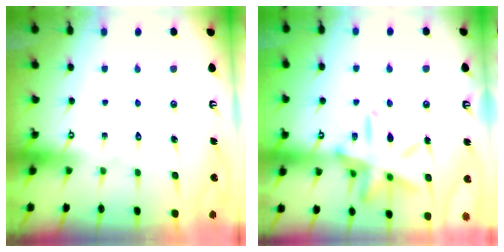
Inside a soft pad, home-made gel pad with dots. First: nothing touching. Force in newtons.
{"total": 17.2, "press": 17.2, "slide": 1.4}